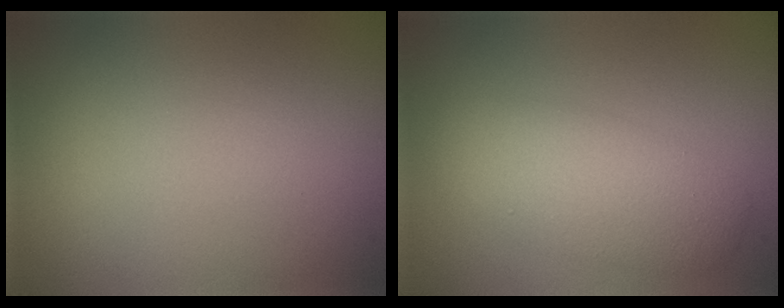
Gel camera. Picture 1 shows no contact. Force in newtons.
{"total": 4.1, "press": 4.1, "slide": 0.1}